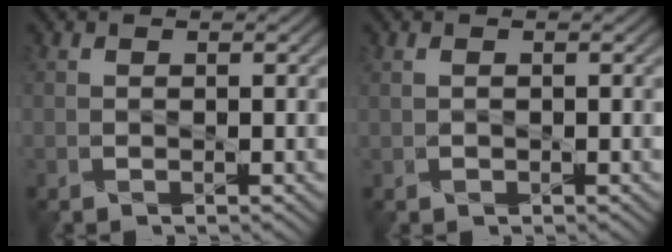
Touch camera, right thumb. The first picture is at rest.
{"total": 0.6, "force": [0.0, 0.3, 0.4], "torque": [-0.011, 0.002, 0.000]}